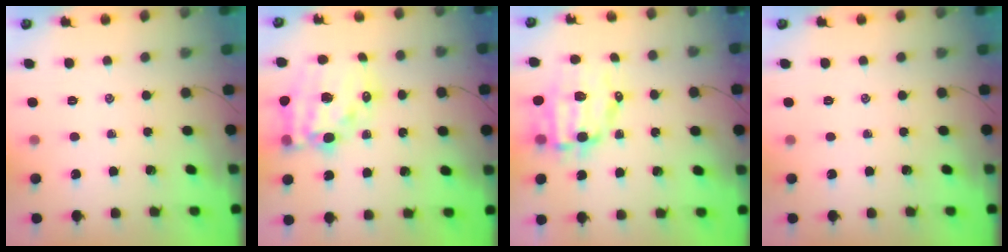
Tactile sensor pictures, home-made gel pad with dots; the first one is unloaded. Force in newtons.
{"total": 17.3, "press": 16.8, "slide": 3.8}
{"total": 9.9, "press": 9.7, "slide": 2.2}
{"total": 0.0}